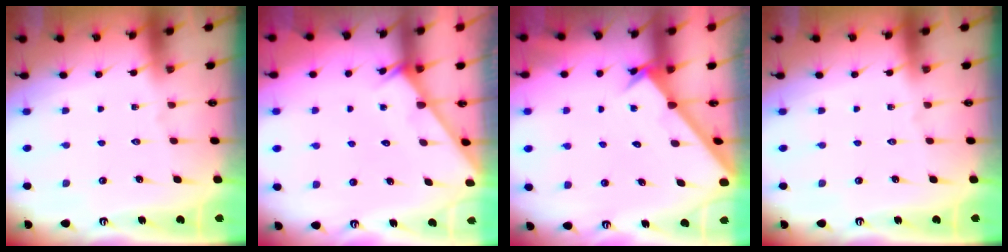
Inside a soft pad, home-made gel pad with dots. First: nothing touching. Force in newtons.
{"total": 2.9, "press": 2.9, "slide": 0.1}
{"total": 1.9, "press": 1.9, "slide": 0.2}
{"total": 0.0}